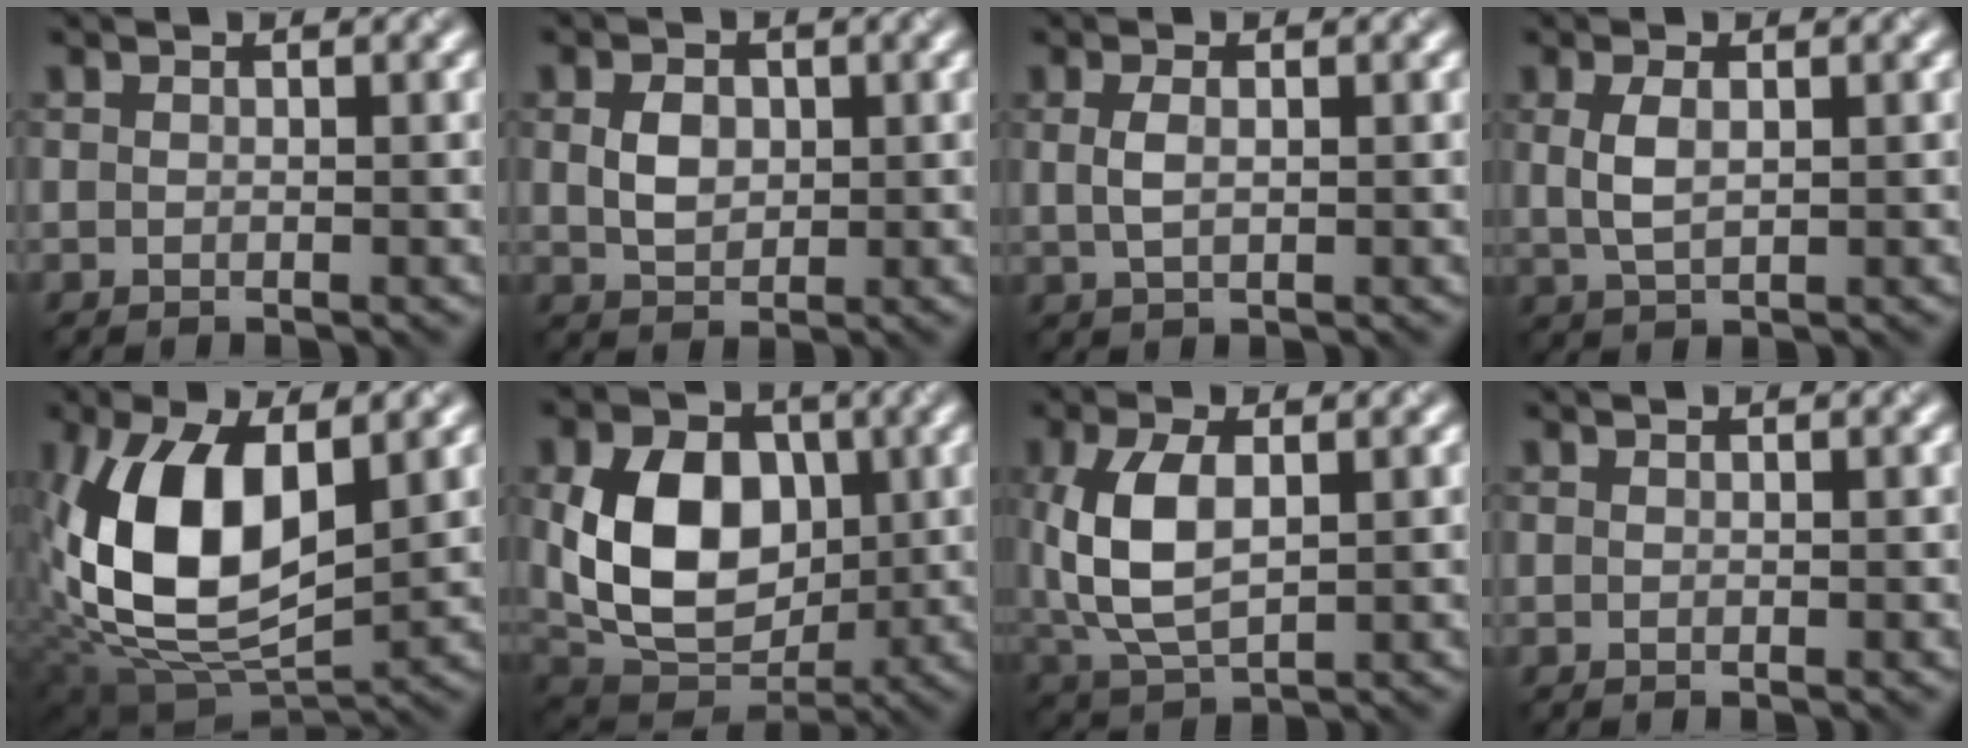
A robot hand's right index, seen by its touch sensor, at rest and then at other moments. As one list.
[{"total": 2.7, "force": [0.4, 2.0, 1.8], "torque": [-0.038, 0.000, 0.008]}, {"total": 1.6, "force": [0.3, 0.7, 1.4], "torque": [-0.034, 0.000, 0.008]}, {"total": 2.5, "force": [0.6, 1.2, 2.1], "torque": [-0.053, -0.001, 0.015]}, {"total": 12.0, "force": [1.7, 6.1, 10.2], "torque": [-0.201, -0.002, 0.025]}, {"total": 10.0, "force": [0.9, 7.1, 7.0], "torque": [-0.146, -0.007, 0.018]}, {"total": 6.7, "force": [0.8, 3.6, 5.5], "torque": [-0.128, 0.006, 0.019]}, {"total": 0.0}]